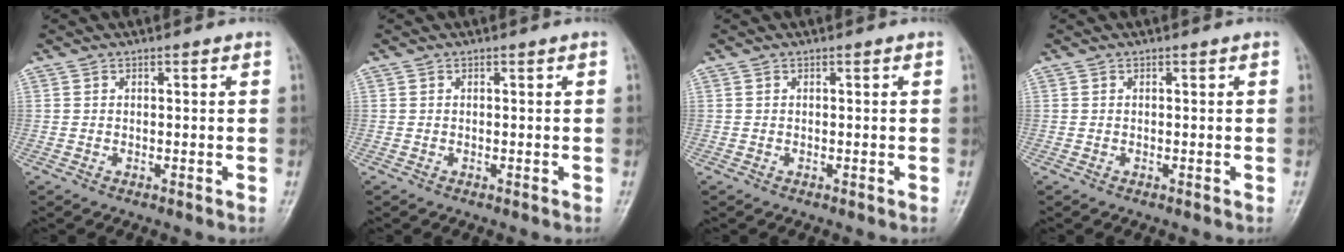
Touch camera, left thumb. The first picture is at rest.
{"total": 0.0}
{"total": 0.0}
{"total": 0.0}